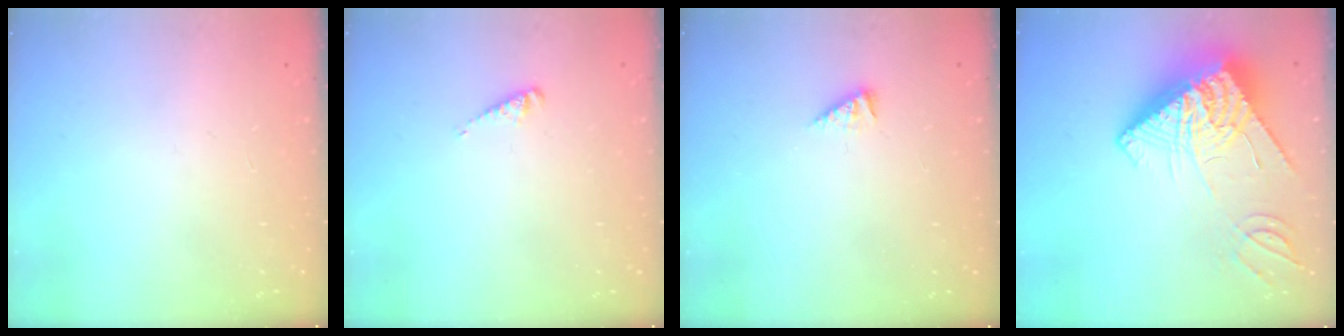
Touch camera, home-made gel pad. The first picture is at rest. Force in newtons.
{"total": 2.8, "press": 2.8, "slide": 0.3}
{"total": 1.7, "press": 1.7, "slide": 0.3}
{"total": 16.6, "press": 16.5, "slide": 2.0}